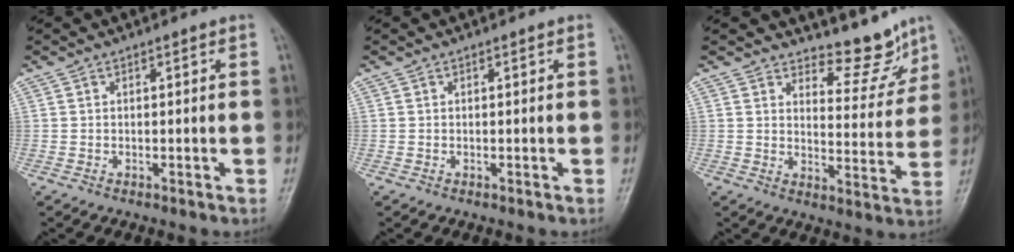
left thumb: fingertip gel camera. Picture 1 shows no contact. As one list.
[{"total": 0.0}, {"total": 8.6, "force": [7.7, 3.1, 2.3], "torque": [0.000, -0.072, 0.109]}]